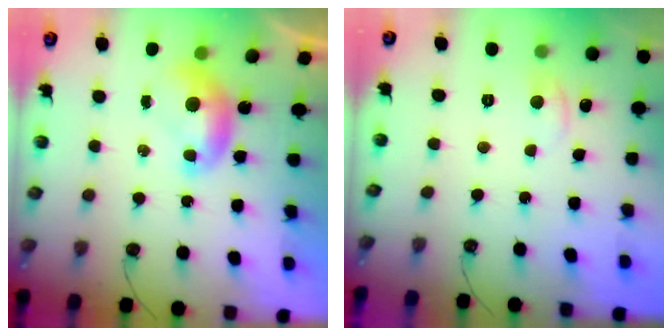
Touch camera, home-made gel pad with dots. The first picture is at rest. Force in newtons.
{"total": 0.6, "press": 0.3, "slide": 0.5}